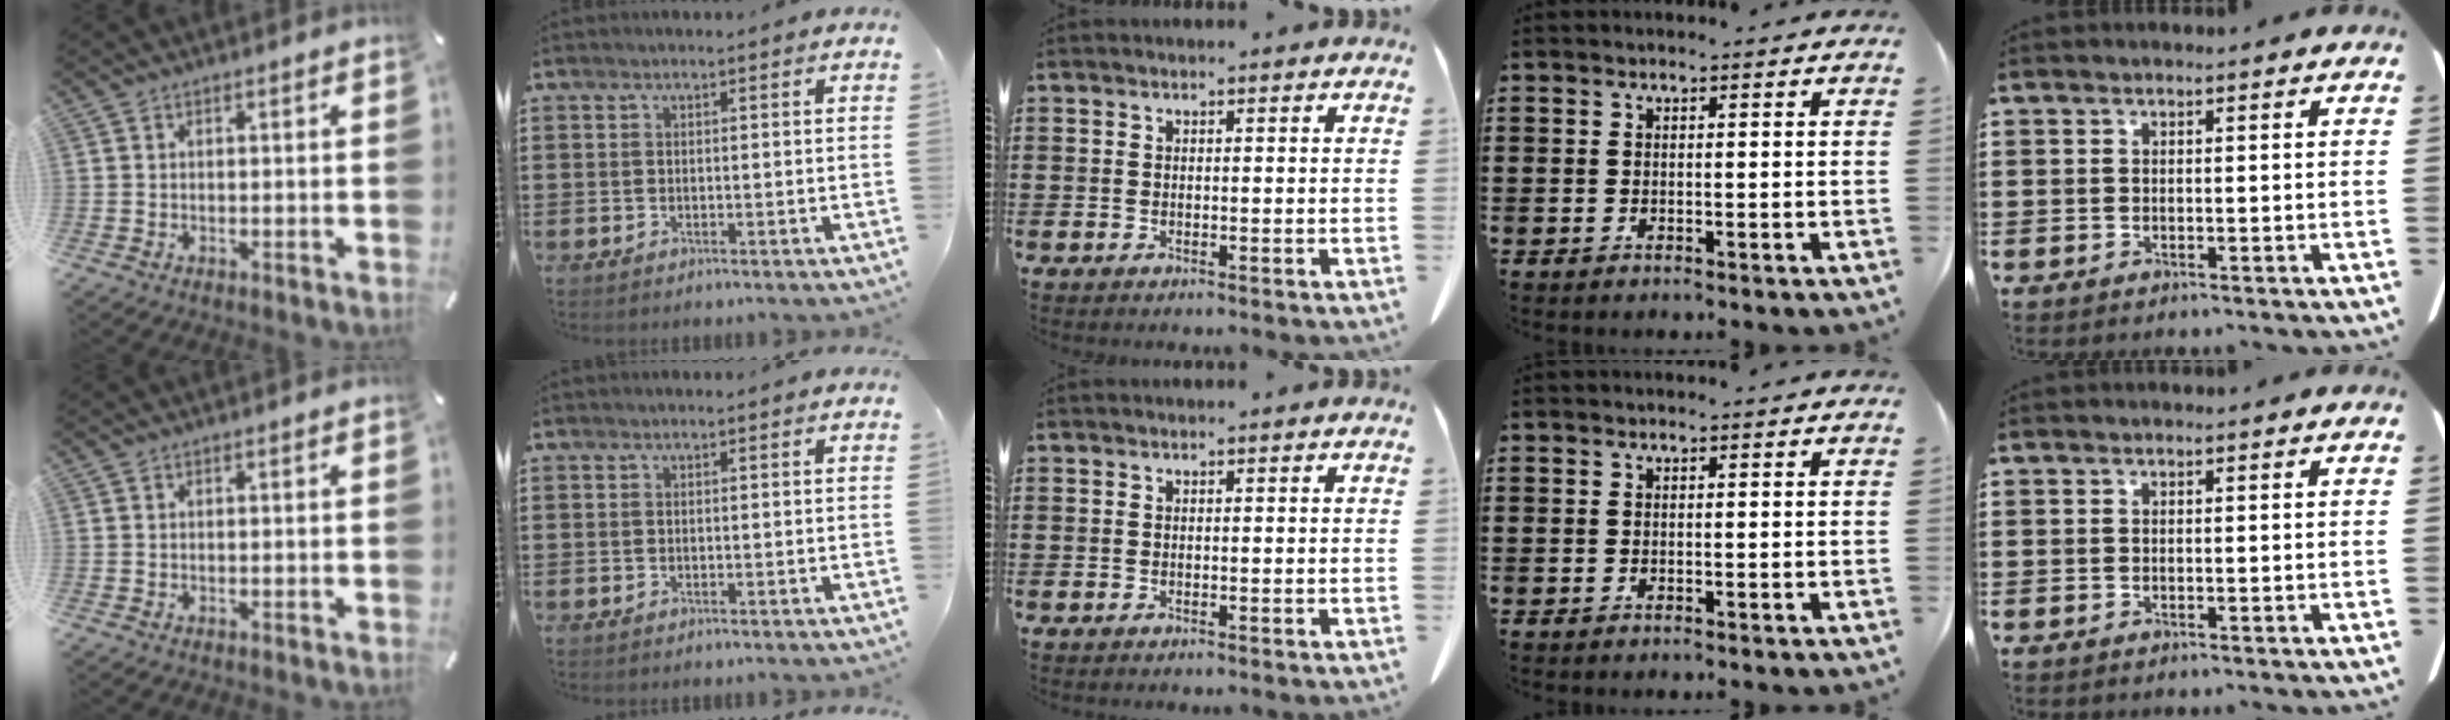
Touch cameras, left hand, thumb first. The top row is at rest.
{}